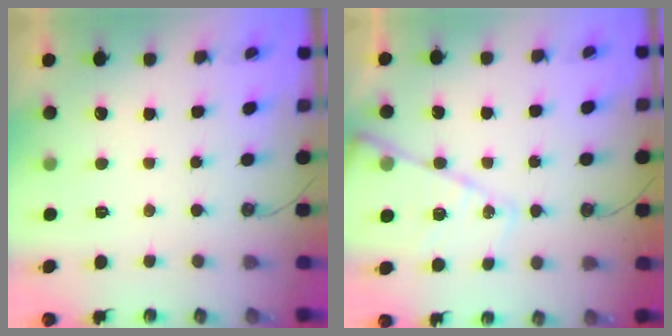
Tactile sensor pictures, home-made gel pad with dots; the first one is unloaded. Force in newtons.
{"total": 15.8, "press": 15.8, "slide": 1.5}